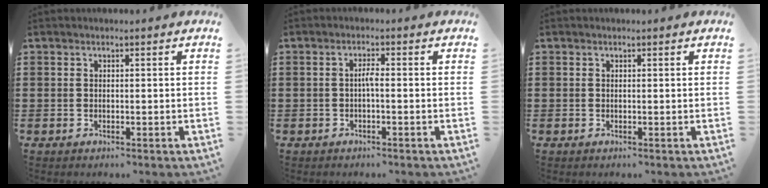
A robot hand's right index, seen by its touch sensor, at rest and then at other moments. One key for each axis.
{"total": 1.7, "fx": -0.4, "fy": 0.2, "fz": 1.6, "tx": -0.034, "ty": 0.001, "tz": -0.008}
{"total": 0.0}